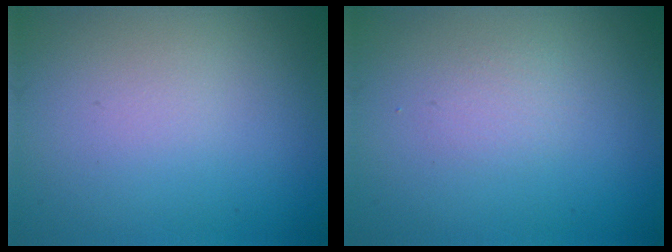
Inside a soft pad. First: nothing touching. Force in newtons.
{"total": 1.0, "press": 1.0, "slide": 0.0}